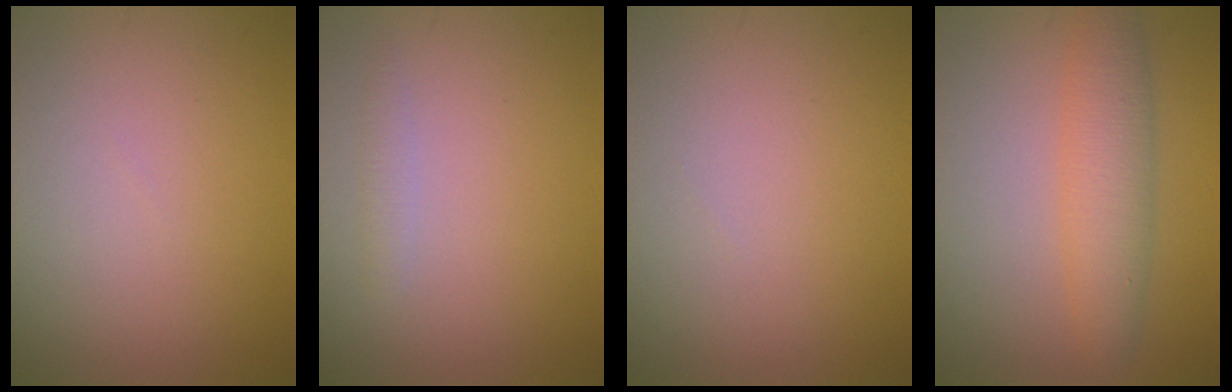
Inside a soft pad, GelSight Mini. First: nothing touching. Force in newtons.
{"total": 0.8, "press": 0.8, "slide": 0.0}
{"total": 0.0}
{"total": 3.7, "press": 3.7, "slide": 0.1}